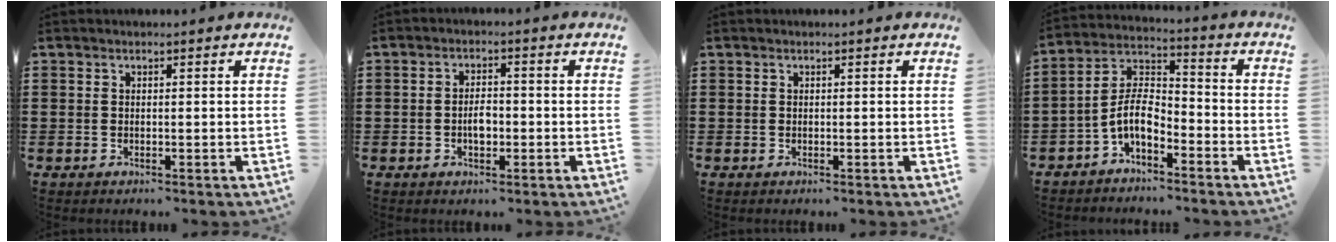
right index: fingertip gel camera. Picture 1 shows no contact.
{"total": 3.2, "force": [-0.8, 1.4, 2.8], "torque": [-0.052, 0.004, -0.014]}
{"total": 0.0}
{"total": 6.7, "force": [-3.3, 3.1, 4.9], "torque": [-0.123, -0.008, -0.074]}